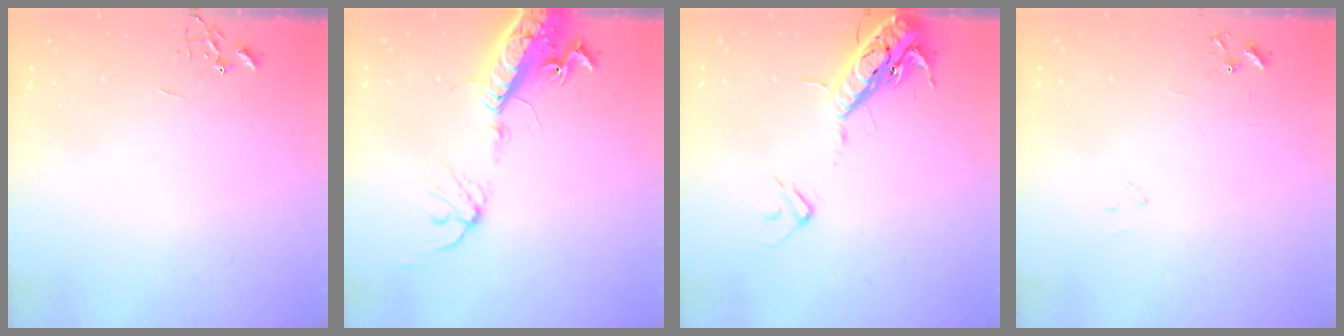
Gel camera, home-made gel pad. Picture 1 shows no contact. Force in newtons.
{"total": 17.9, "press": 17.4, "slide": 4.2}
{"total": 17.1, "press": 16.7, "slide": 3.7}
{"total": 7.8, "press": 7.8, "slide": 0.7}